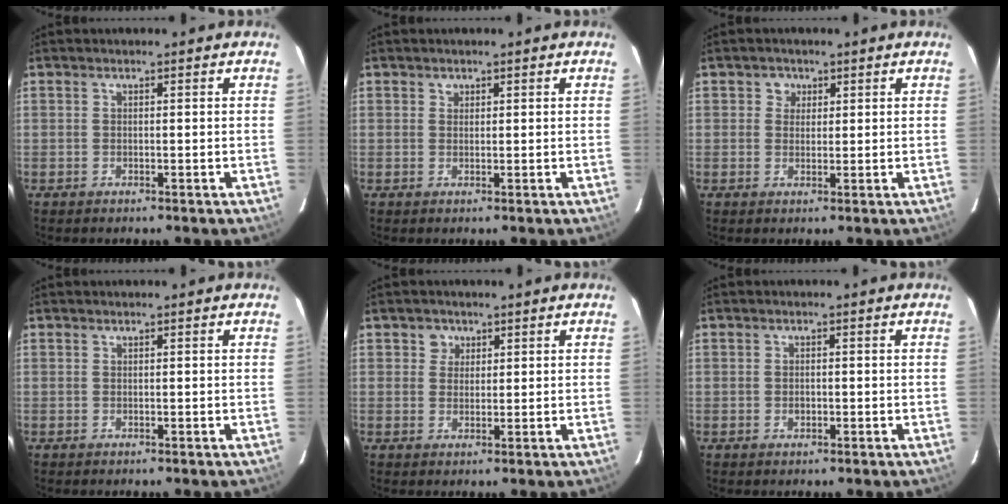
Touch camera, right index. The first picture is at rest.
{"total": 1.0, "force": [0.6, 0.8, 0.1], "torque": [0.001, 0.004, 0.009]}
{"total": 2.4, "force": [0.8, 2.2, 0.2], "torque": [0.005, 0.011, 0.011]}
{"total": 0.0}
{"total": 2.7, "force": [1.2, 2.4, 0.1], "torque": [0.009, 0.013, 0.019]}
{"total": 1.3, "force": [-0.3, 1.1, 0.6], "torque": [-0.008, 0.001, -0.004]}